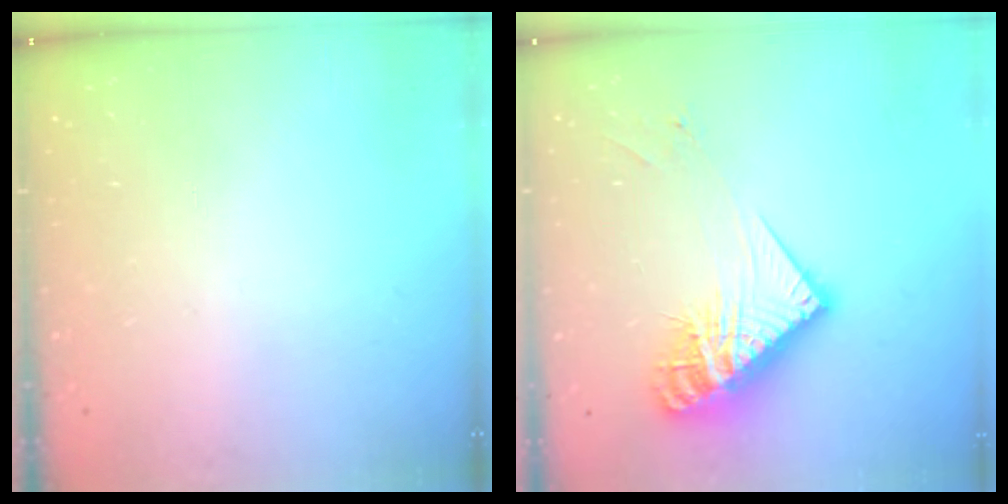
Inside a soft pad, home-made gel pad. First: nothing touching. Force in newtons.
{"total": 16.6, "press": 16.5, "slide": 1.5}